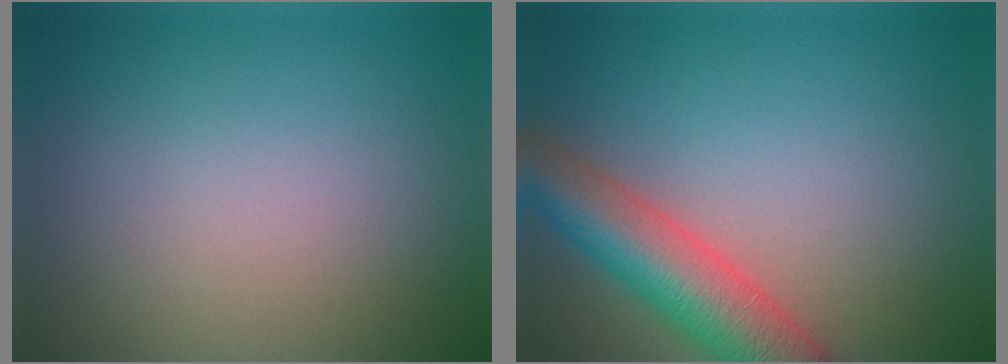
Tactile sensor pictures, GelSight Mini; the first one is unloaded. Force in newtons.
{"total": 7.3, "press": 7.3, "slide": 0.5}